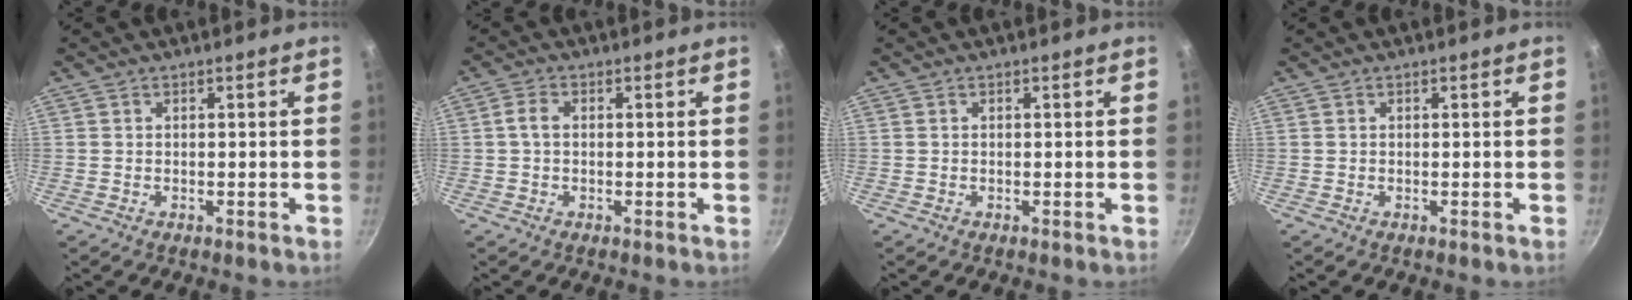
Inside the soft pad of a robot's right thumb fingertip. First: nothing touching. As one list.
[{"total": 2.4, "force": [0.0, 1.6, 1.8], "torque": [-0.036, 0.008, -0.003]}, {"total": 0.0}, {"total": 0.0}]